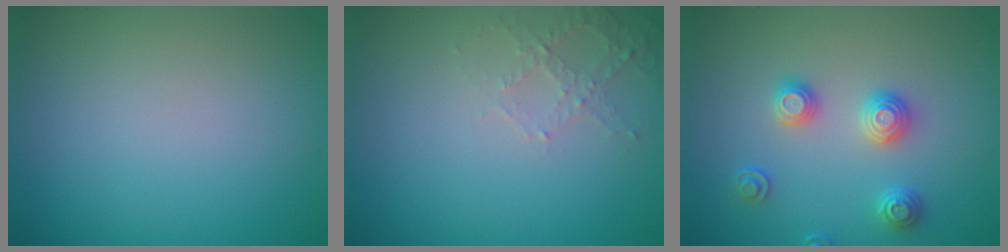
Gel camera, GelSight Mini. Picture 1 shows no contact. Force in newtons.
{"total": 1.8, "press": 1.7, "slide": 0.5}
{"total": 2.8, "press": 2.7, "slide": 0.8}